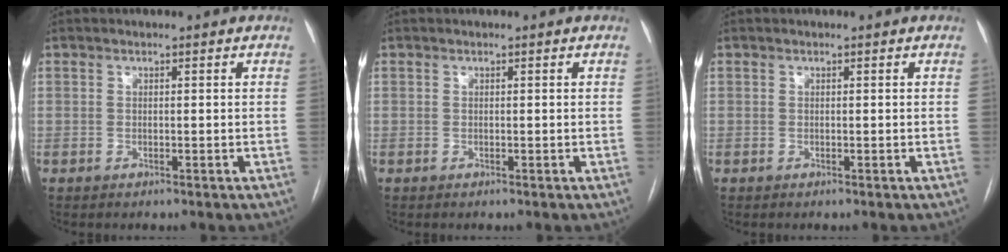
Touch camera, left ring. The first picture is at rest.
{"total": 0.0}
{"total": 0.0}